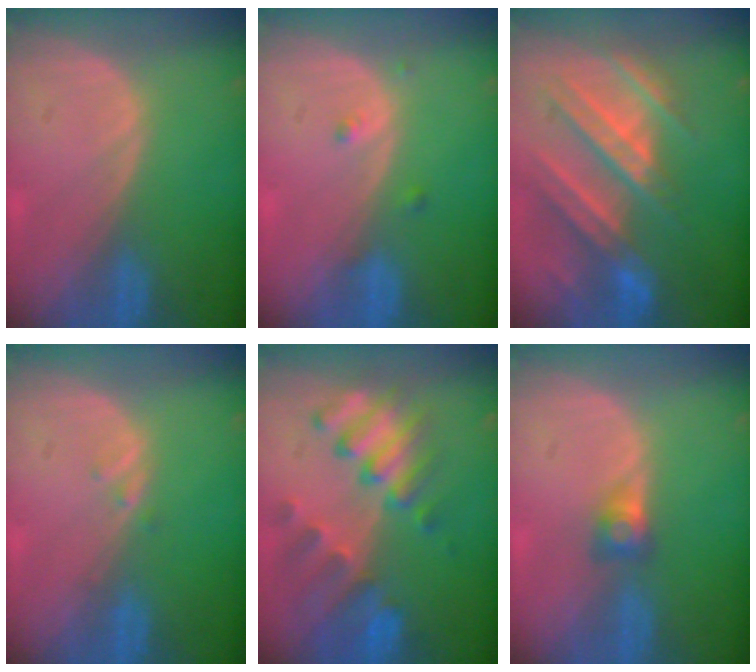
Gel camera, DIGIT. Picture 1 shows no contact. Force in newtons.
{"total": 1.3, "press": 1.3, "slide": 0.0}
{"total": 10.2, "press": 9.5, "slide": 3.8}
{"total": 0.8, "press": 0.8, "slide": 0.1}
{"total": 9.8, "press": 8.7, "slide": 4.7}
{"total": 2.6, "press": 2.3, "slide": 1.0}